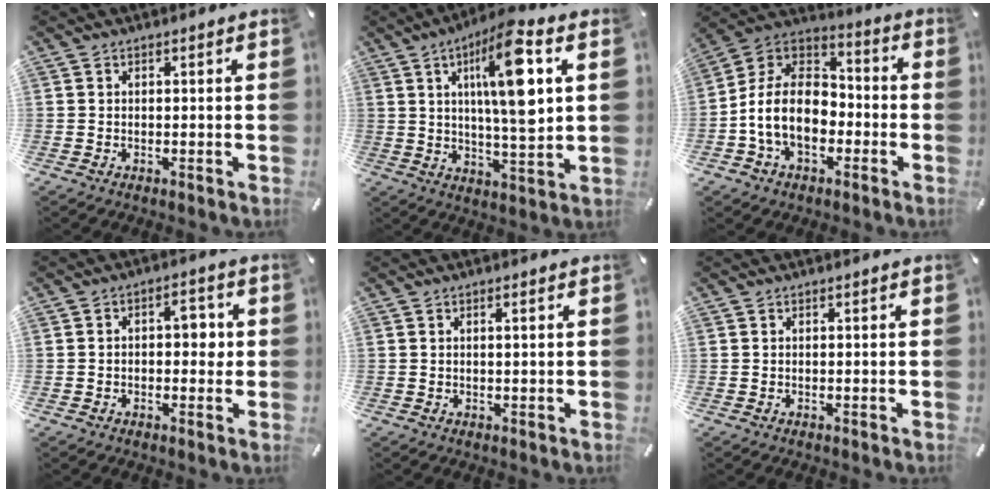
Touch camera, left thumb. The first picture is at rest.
{"total": 16.1, "force": [5.0, 4.2, 14.7], "torque": [-0.249, -0.010, 0.070]}
{"total": 14.2, "force": [-4.0, 10.5, 8.6], "torque": [-0.203, 0.022, -0.078]}
{"total": 5.2, "force": [0.1, 3.1, 4.1], "torque": [-0.049, 0.003, -0.010]}
{"total": 1.2, "force": [0.2, 0.1, 1.2], "torque": [-0.021, -0.001, 0.003]}
{"total": 0.0}